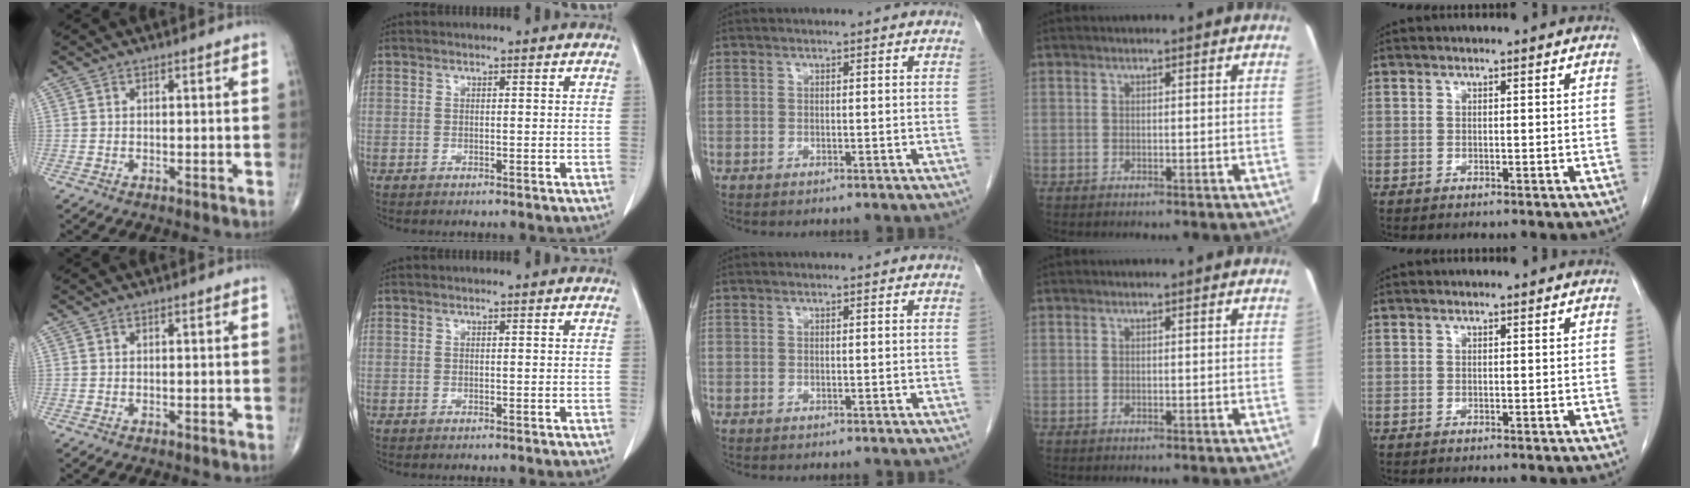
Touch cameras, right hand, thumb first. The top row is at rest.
{}